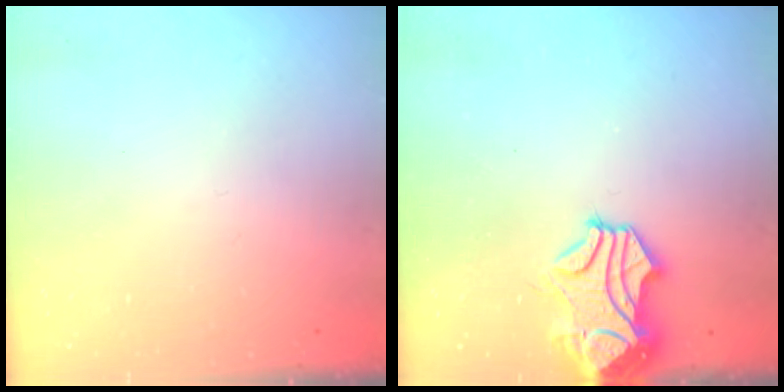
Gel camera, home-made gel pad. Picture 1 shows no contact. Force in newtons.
{"total": 2.0, "press": 1.3, "slide": 1.5}